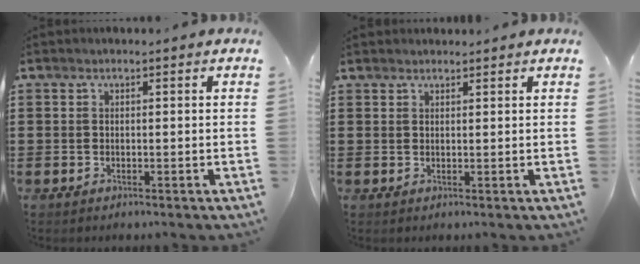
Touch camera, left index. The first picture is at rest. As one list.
[{"total": 1.2, "force": [1.1, 0.3, -0.1], "torque": [-0.001, 0.002, 0.022]}]